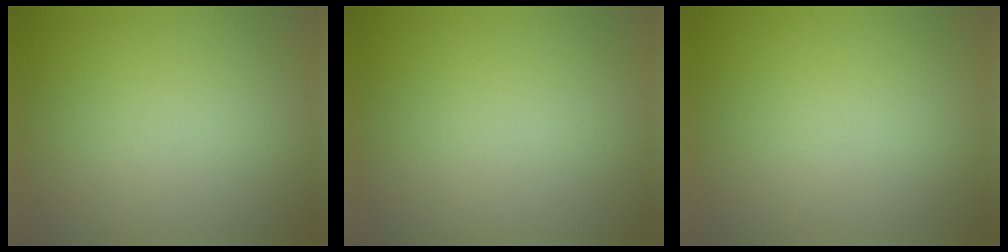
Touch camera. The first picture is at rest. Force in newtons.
{"total": 0.0}
{"total": 0.0}